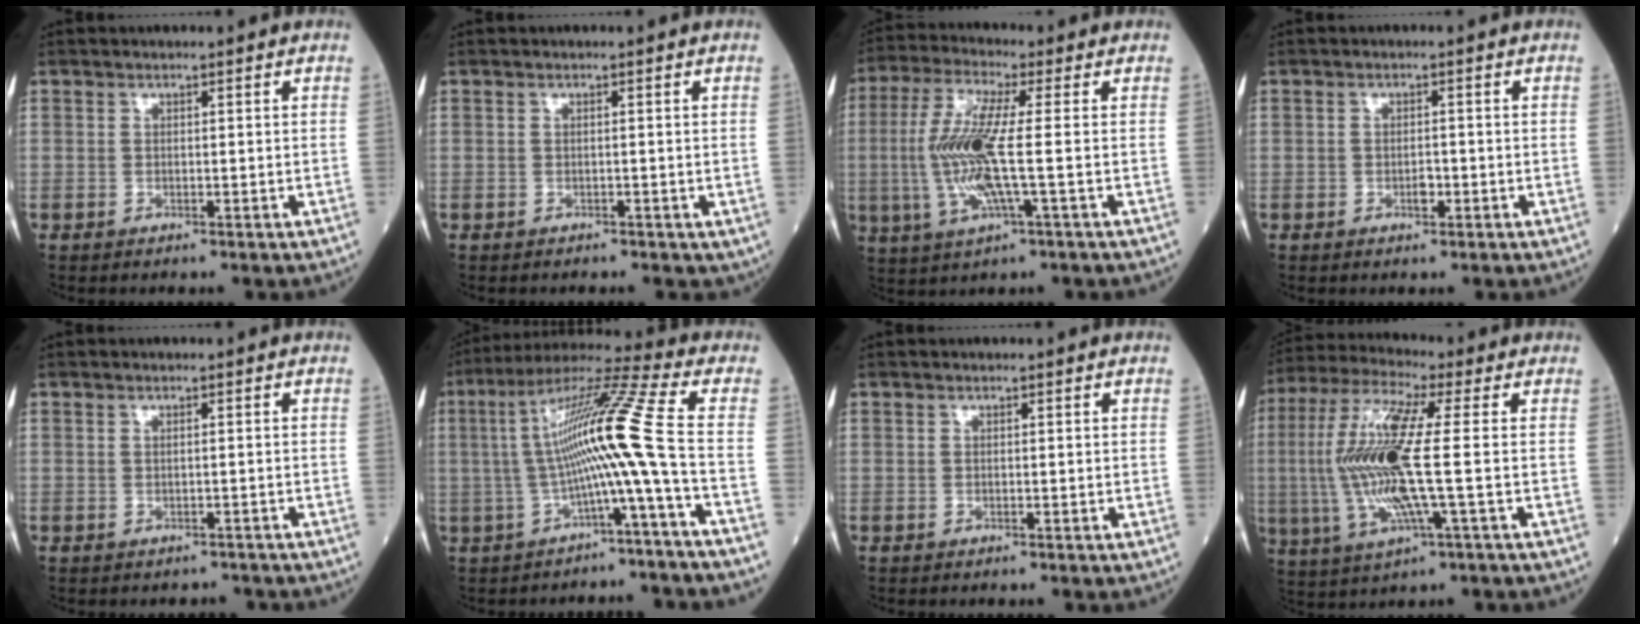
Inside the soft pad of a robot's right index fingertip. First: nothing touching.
{"total": 1.5, "force": [-0.9, 1.0, 0.6], "torque": [-0.004, 0.002, -0.008]}
{"total": 10.9, "force": [-0.7, 0.9, 10.9], "torque": [-0.242, 0.003, -0.016]}
{"total": 1.5, "force": [-0.5, 0.7, 1.1], "torque": [-0.018, 0.003, -0.005]}
{"total": 1.4, "force": [-1.2, 0.7, 0.2], "torque": [0.000, 0.001, -0.014]}
{"total": 12.9, "force": [-1.6, -2.2, 12.7], "torque": [-0.231, 0.031, -0.033]}
{"total": 0.0}
{"total": 14.9, "force": [-0.4, 1.3, 14.8], "torque": [-0.324, 0.009, -0.011]}